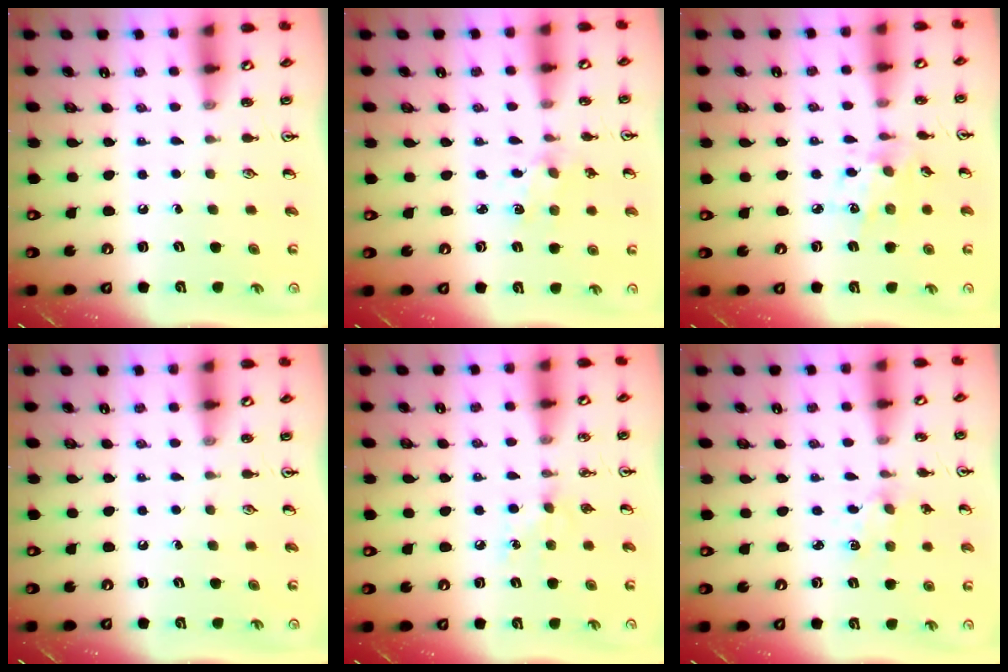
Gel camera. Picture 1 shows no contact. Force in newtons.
{"total": 2.0, "press": 2.0, "slide": 0.4}
{"total": 5.6, "press": 5.4, "slide": 1.5}
{"total": 0.0}
{"total": 5.8, "press": 5.8, "slide": 0.6}
{"total": 2.4, "press": 2.4, "slide": 0.3}